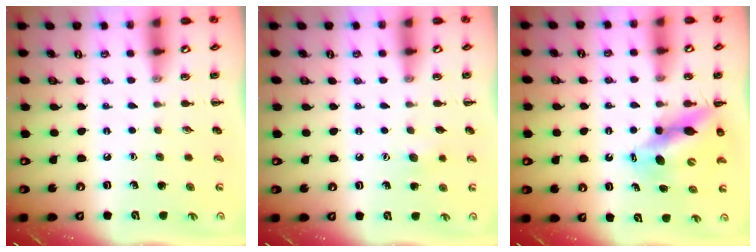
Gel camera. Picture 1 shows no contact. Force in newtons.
{"total": 5.5, "press": 5.4, "slide": 1.0}
{"total": 11.1, "press": 10.7, "slide": 3.0}